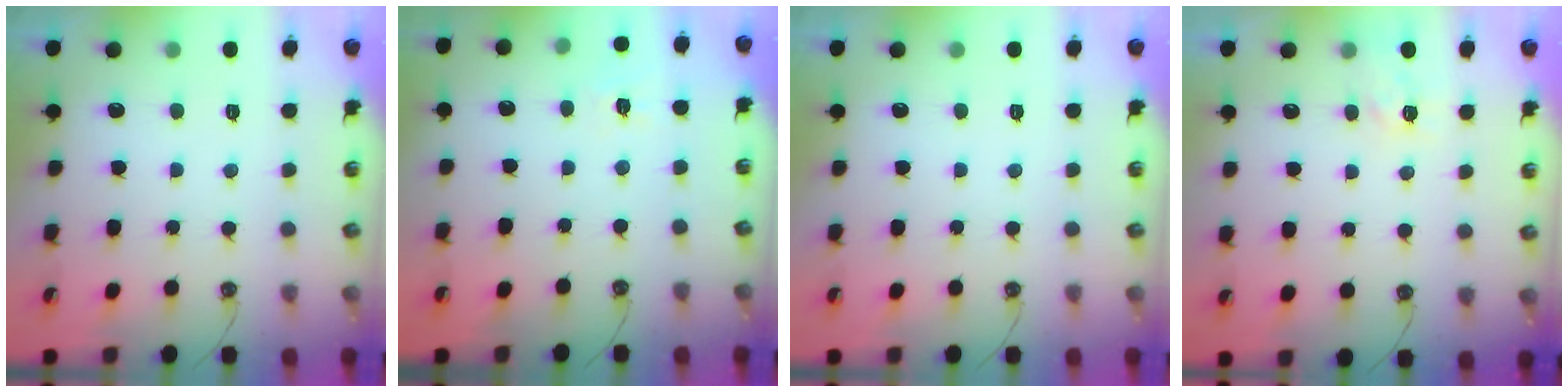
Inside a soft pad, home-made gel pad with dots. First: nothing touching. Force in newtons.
{"total": 3.8, "press": 3.8, "slide": 0.5}
{"total": 0.0}
{"total": 4.8, "press": 4.7, "slide": 0.5}